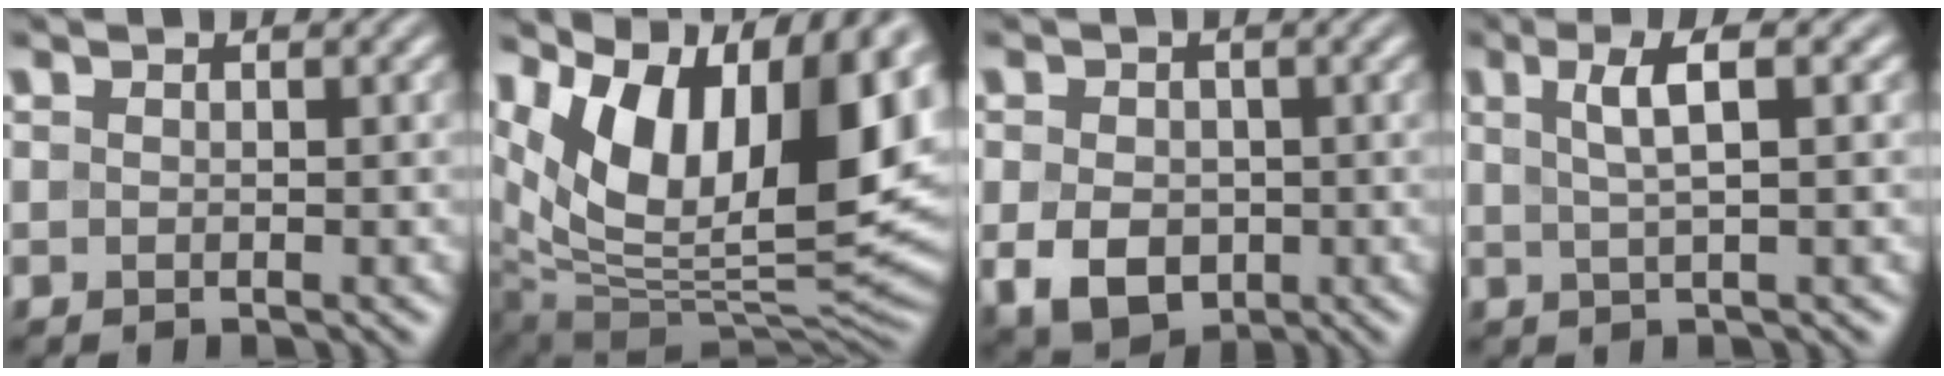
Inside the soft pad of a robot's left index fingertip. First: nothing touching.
{"total": 16.2, "force": [7.3, 8.5, 11.7], "torque": [-0.203, 0.030, 0.125]}
{"total": 5.3, "force": [-1.2, 3.9, 3.4], "torque": [-0.072, -0.014, -0.020]}
{"total": 3.9, "force": [1.1, 0.9, 3.6], "torque": [-0.059, 0.007, 0.018]}